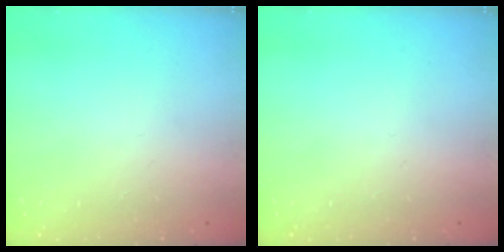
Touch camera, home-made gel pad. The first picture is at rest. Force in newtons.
{"total": 0.0}